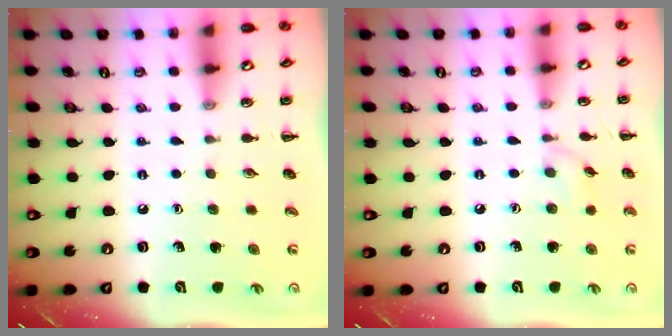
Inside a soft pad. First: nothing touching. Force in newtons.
{"total": 4.4, "press": 4.3, "slide": 0.9}